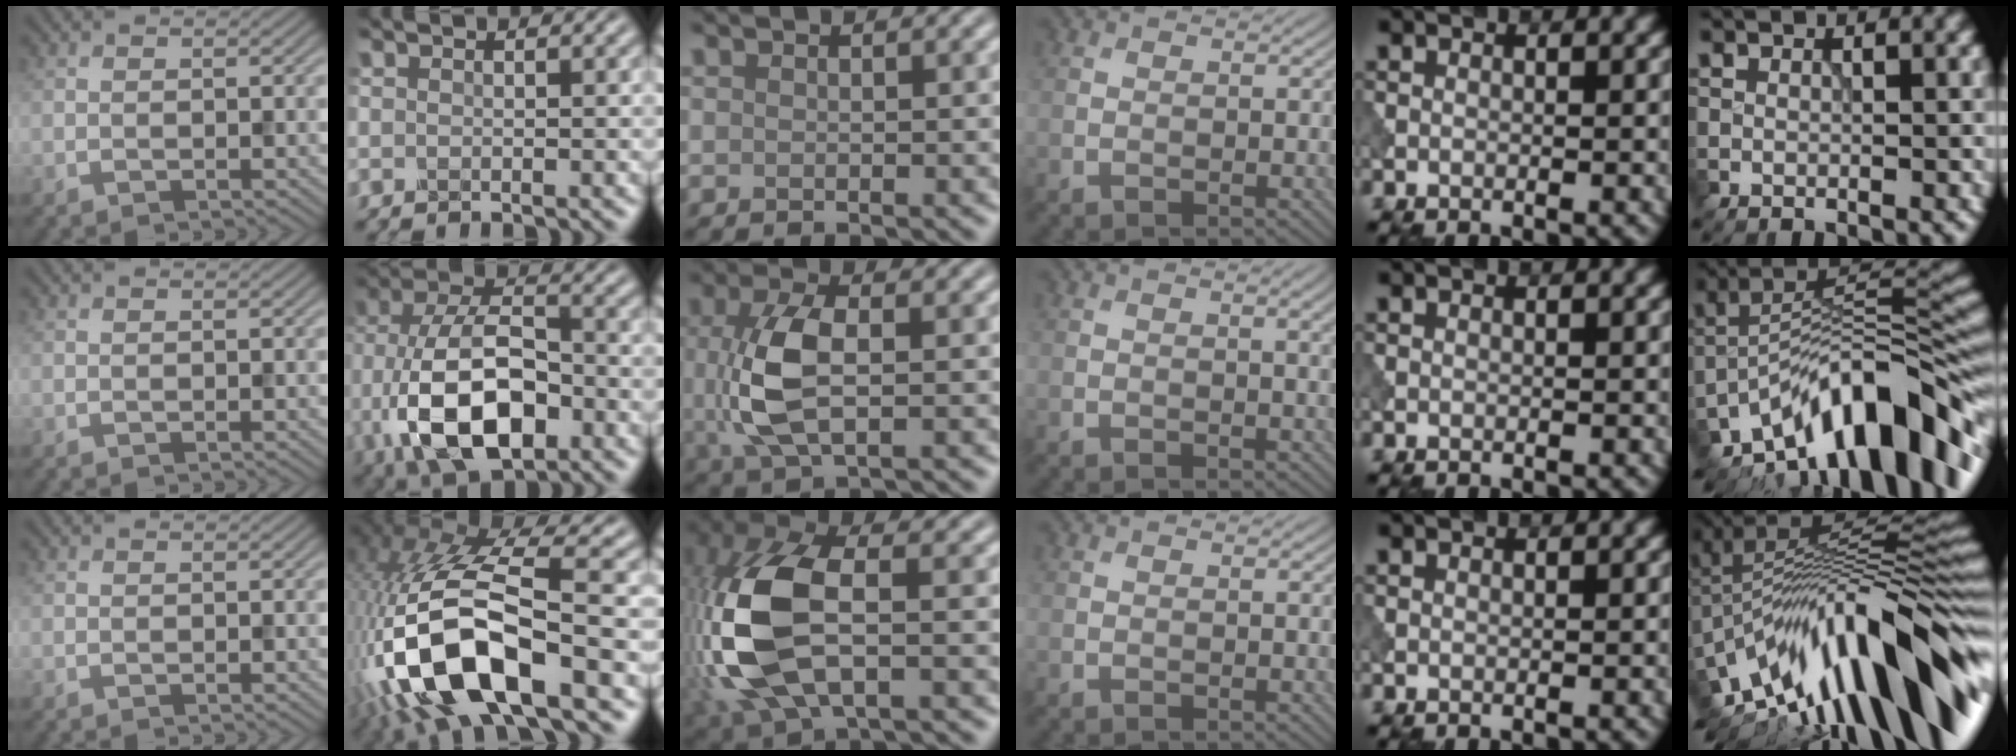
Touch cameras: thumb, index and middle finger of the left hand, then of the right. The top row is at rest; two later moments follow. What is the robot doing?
{"motion": "dispense", "object": "dispenser bottle"}